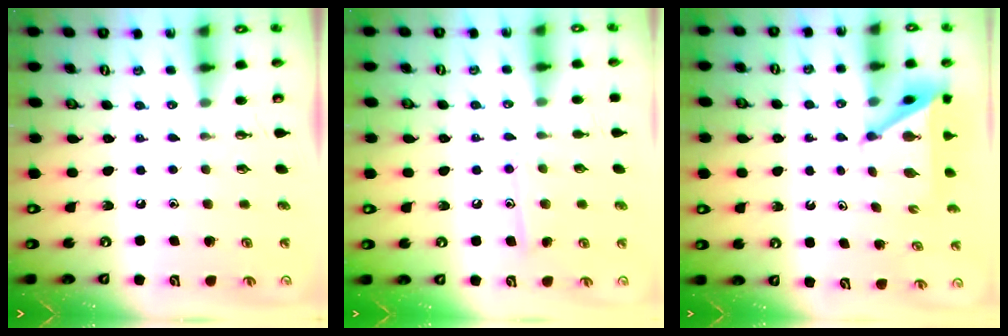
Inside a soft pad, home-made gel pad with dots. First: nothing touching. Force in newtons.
{"total": 8.3, "press": 8.2, "slide": 0.6}
{"total": 5.9, "press": 5.9, "slide": 0.3}